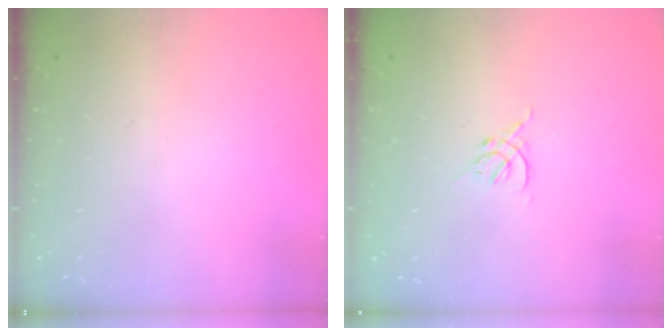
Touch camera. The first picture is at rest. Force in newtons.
{"total": 1.6, "press": 1.5, "slide": 0.6}